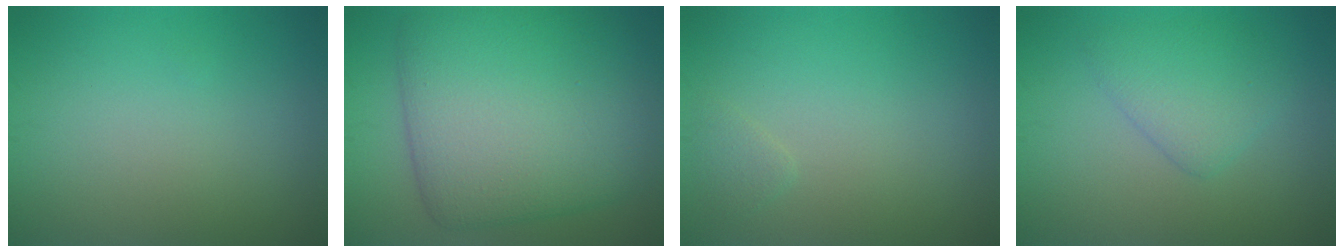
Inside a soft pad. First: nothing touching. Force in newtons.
{"total": 12.5, "press": 12.5, "slide": 0.3}
{"total": 0.8, "press": 0.8, "slide": 0.1}
{"total": 3.2, "press": 3.2, "slide": 0.1}